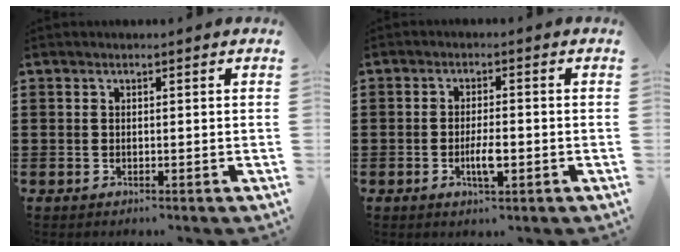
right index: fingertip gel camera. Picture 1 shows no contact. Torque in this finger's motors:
{"motor_torque": [-0.25, 0.10, 0.27, 0.06]}